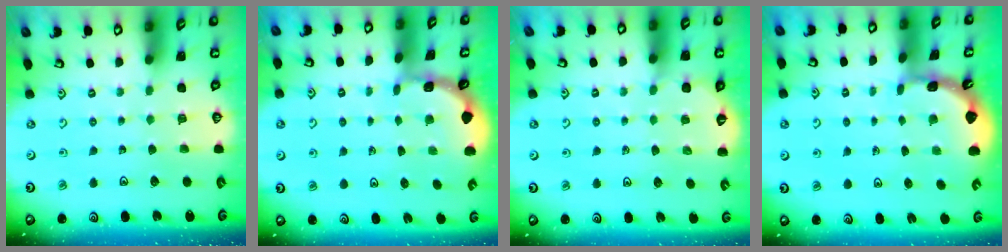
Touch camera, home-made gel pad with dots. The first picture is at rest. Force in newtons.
{"total": 1.1, "press": 1.1, "slide": 0.1}
{"total": 3.9, "press": 3.9, "slide": 0.6}
{"total": 1.6, "press": 1.6, "slide": 0.1}